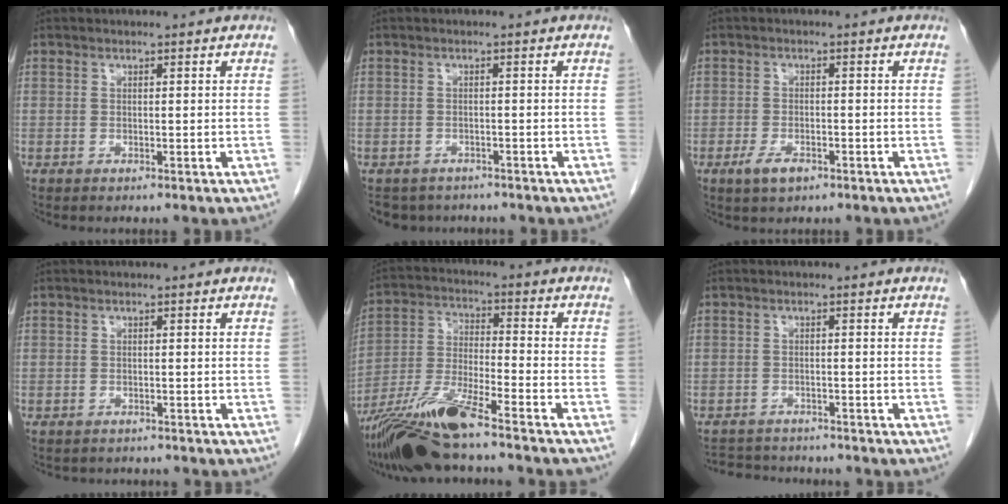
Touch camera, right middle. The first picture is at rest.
{"total": 5.2, "force": [-4.5, 2.7, 0.4], "torque": [0.002, -0.001, -0.061]}
{"total": 3.2, "force": [-1.8, 1.4, 2.2], "torque": [-0.046, -0.001, -0.028]}
{"total": 2.6, "force": [-2.3, 1.3, 0.0], "torque": [-0.007, 0.001, -0.034]}
{"total": 13.6, "force": [-10.4, 0.5, 8.8], "torque": [-0.180, -0.022, -0.191]}
{"total": 6.9, "force": [-6.3, 2.5, 1.1], "torque": [-0.017, 0.003, -0.088]}